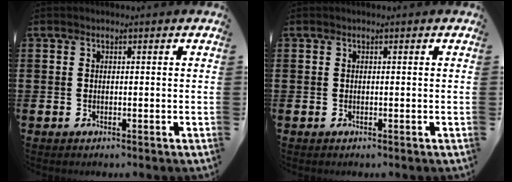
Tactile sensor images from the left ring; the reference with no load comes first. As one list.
[{"total": 0.0}]